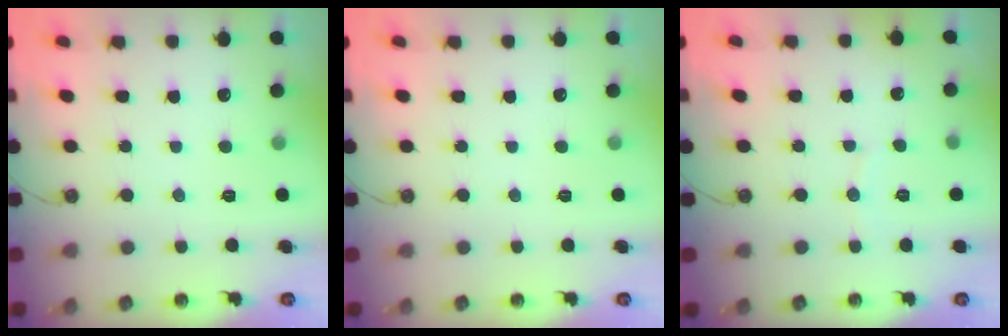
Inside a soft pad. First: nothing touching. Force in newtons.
{"total": 0.0}
{"total": 2.9, "press": 2.9, "slide": 0.3}